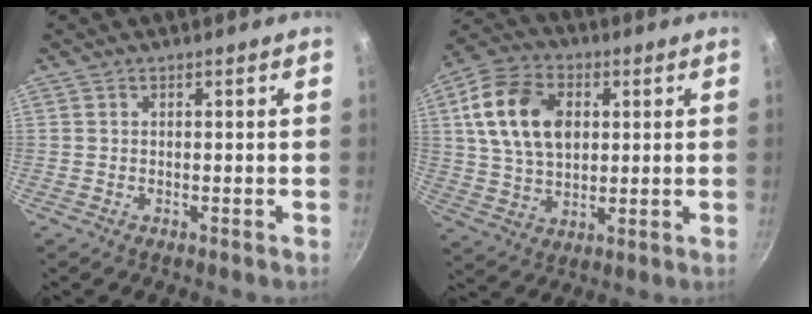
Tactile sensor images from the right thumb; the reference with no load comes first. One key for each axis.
{"total": 15.5, "fx": 3.6, "fy": 10.5, "fz": 10.8, "tx": -0.179, "ty": 0.001, "tz": 0.058}